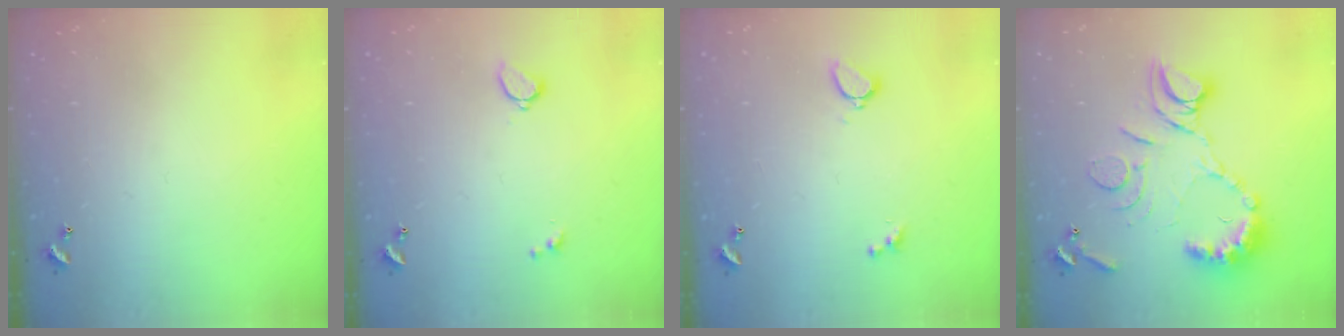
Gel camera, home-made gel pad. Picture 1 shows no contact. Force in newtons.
{"total": 1.5, "press": 1.4, "slide": 0.4}
{"total": 2.9, "press": 2.6, "slide": 1.3}
{"total": 15.3, "press": 15.2, "slide": 1.6}